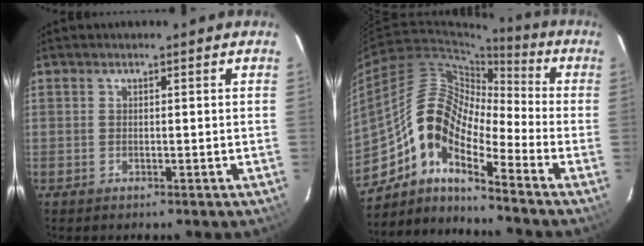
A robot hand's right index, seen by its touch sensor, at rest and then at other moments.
{"total": 12.7, "force": [-7.3, 4.5, 9.4], "torque": [-0.154, 0.016, -0.159]}